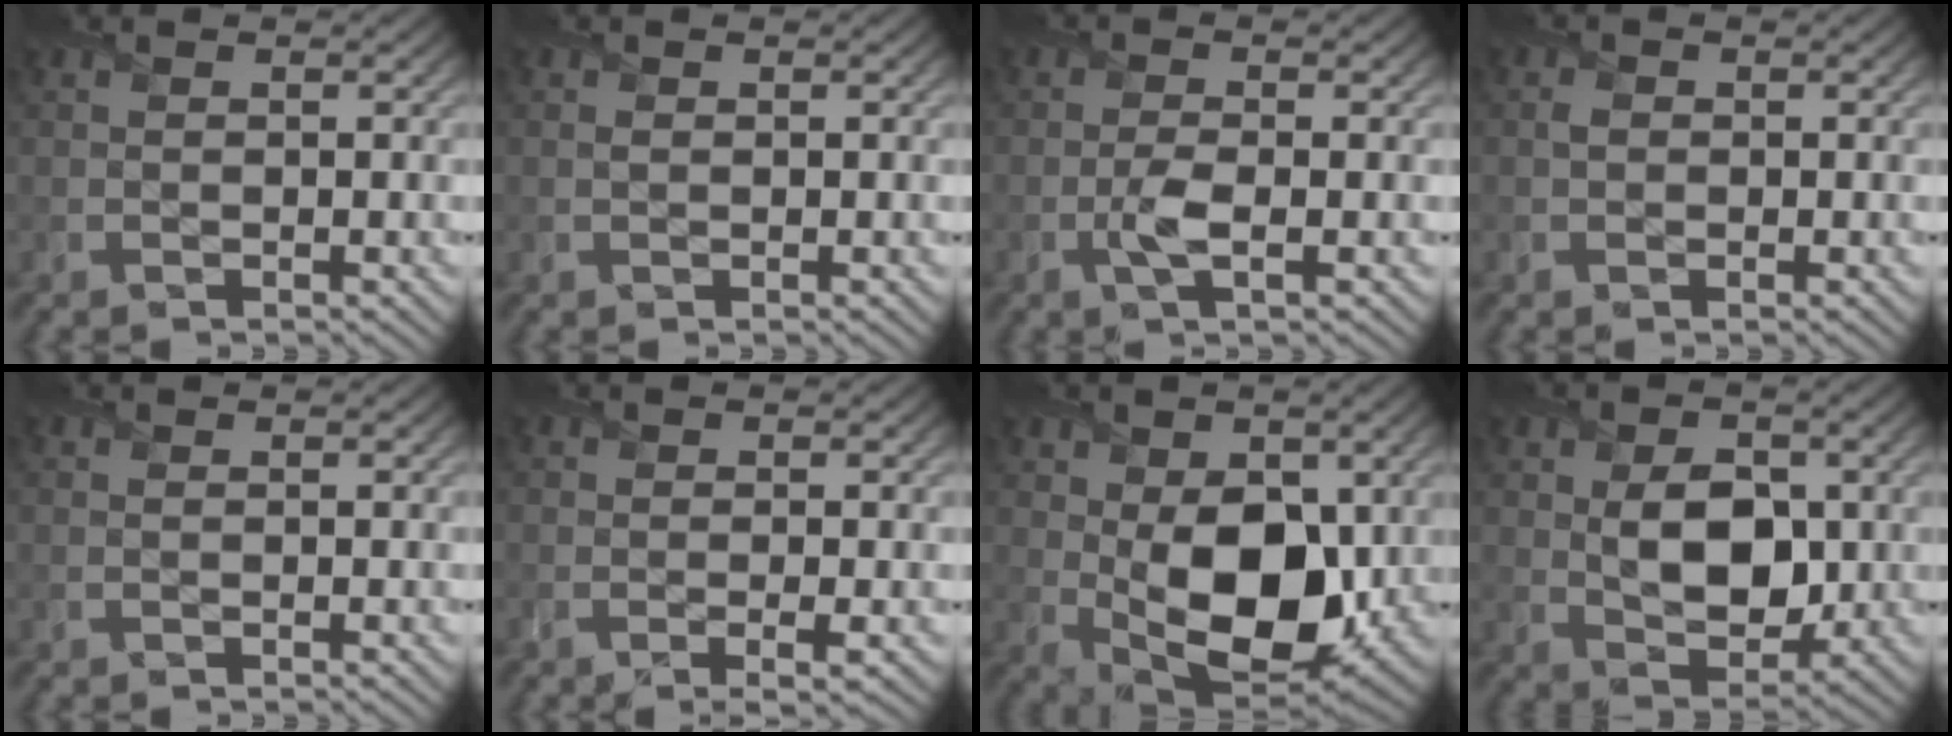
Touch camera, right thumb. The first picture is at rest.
{"total": 0.0}
{"total": 2.1, "force": [-0.6, 0.8, 1.8], "torque": [-0.042, -0.001, -0.017]}
{"total": 0.7, "force": [0.2, 0.6, -0.2], "torque": [0.006, -0.001, 0.000]}
{"total": 0.0}
{"total": 1.6, "force": [-0.5, 0.3, 1.5], "torque": [-0.026, -0.006, -0.009]}
{"total": 12.1, "force": [0.2, 7.7, 9.4], "torque": [-0.172, -0.019, 0.012]}
{"total": 7.4, "force": [0.5, 5.0, 5.4], "torque": [-0.096, -0.010, 0.010]}